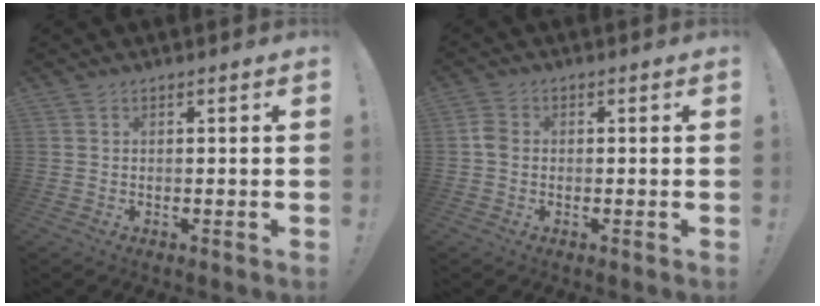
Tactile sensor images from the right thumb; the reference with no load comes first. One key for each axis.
{"total": 3.4, "fx": -0.7, "fy": 2.6, "fz": 2.1, "tx": -0.052, "ty": 0.012, "tz": -0.010}